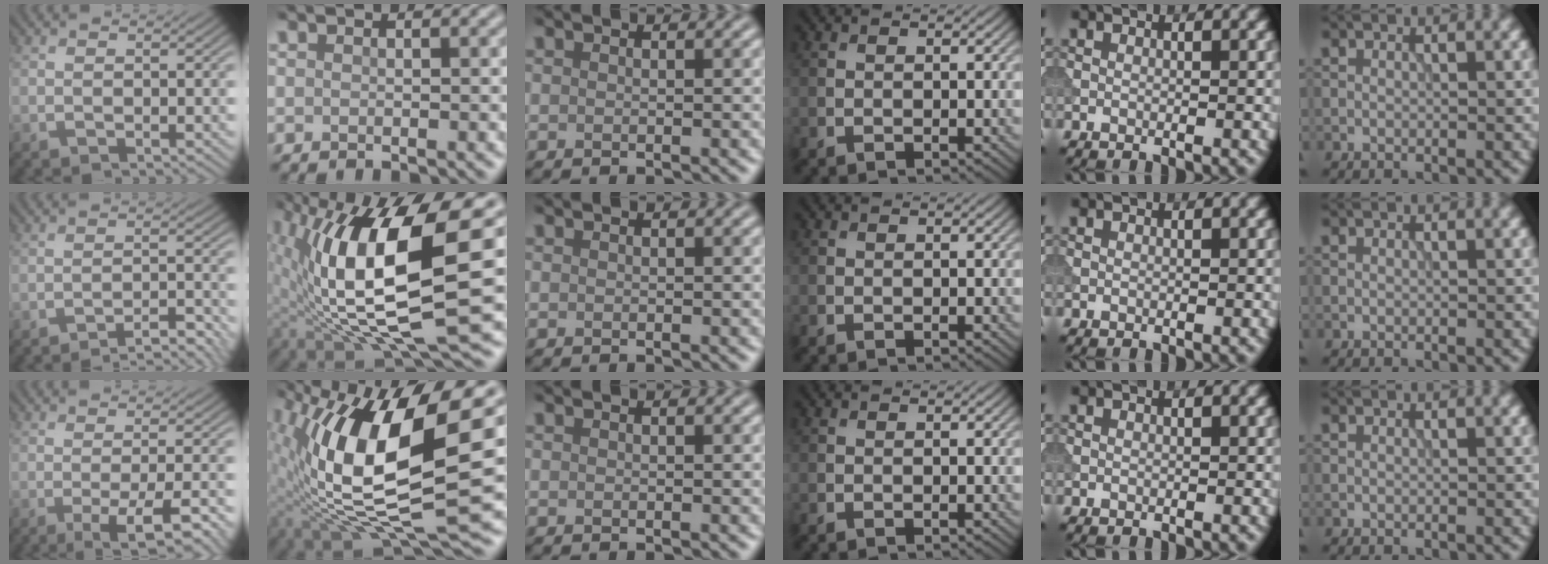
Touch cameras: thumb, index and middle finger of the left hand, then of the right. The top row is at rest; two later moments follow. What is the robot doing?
{"motion": "extract", "object": "tissue"}